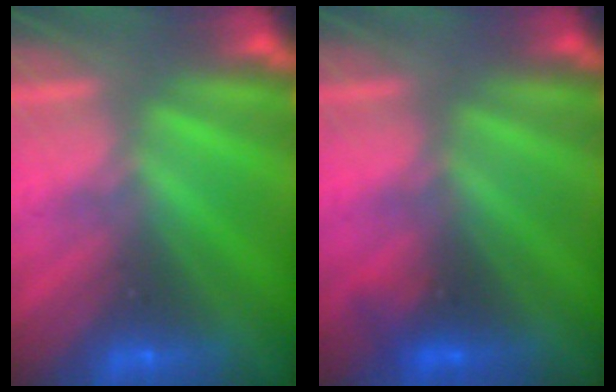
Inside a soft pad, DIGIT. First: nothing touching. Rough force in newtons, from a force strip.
{"total": 1.9}